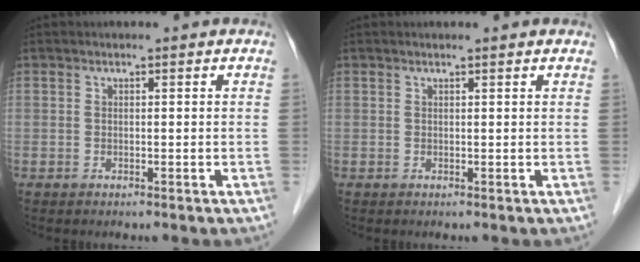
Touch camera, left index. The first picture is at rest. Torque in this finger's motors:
{"motor_torque": [0.11, -0.17, -0.08, 0.00]}